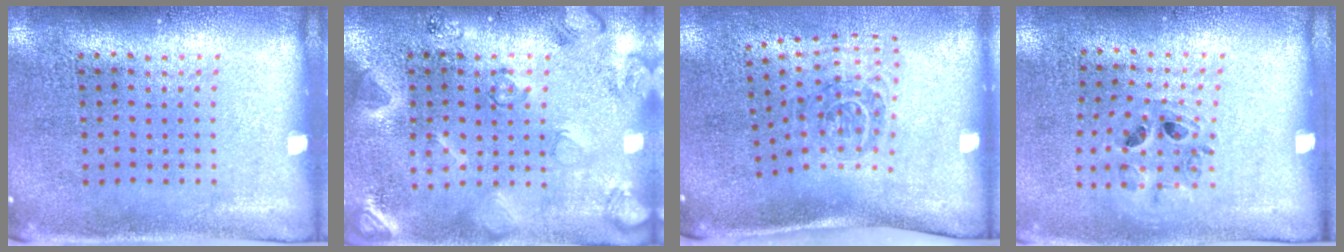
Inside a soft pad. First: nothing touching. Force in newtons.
{"total": 2.2, "press": 2.2, "slide": 0.4}
{"total": 1.9, "press": 1.2, "slide": 1.5}
{"total": 0.9, "press": 0.7, "slide": 0.4}